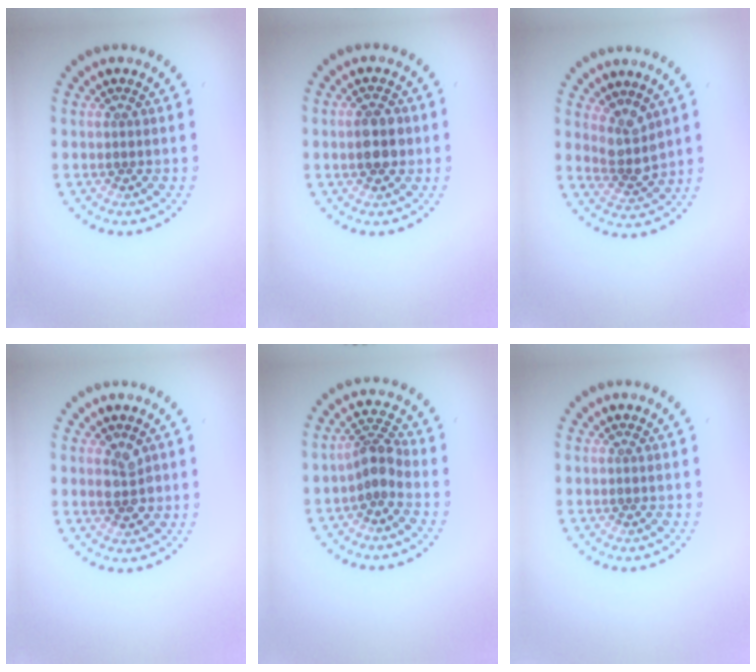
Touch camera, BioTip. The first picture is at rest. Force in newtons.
{"total": 3.0, "press": 3.0, "slide": 0.1}
{"total": 2.8, "press": 2.2, "slide": 1.8}
{"total": 2.5, "press": 2.5, "slide": 0.4}
{"total": 2.7, "press": 2.1, "slide": 1.7}
{"total": 0.0}